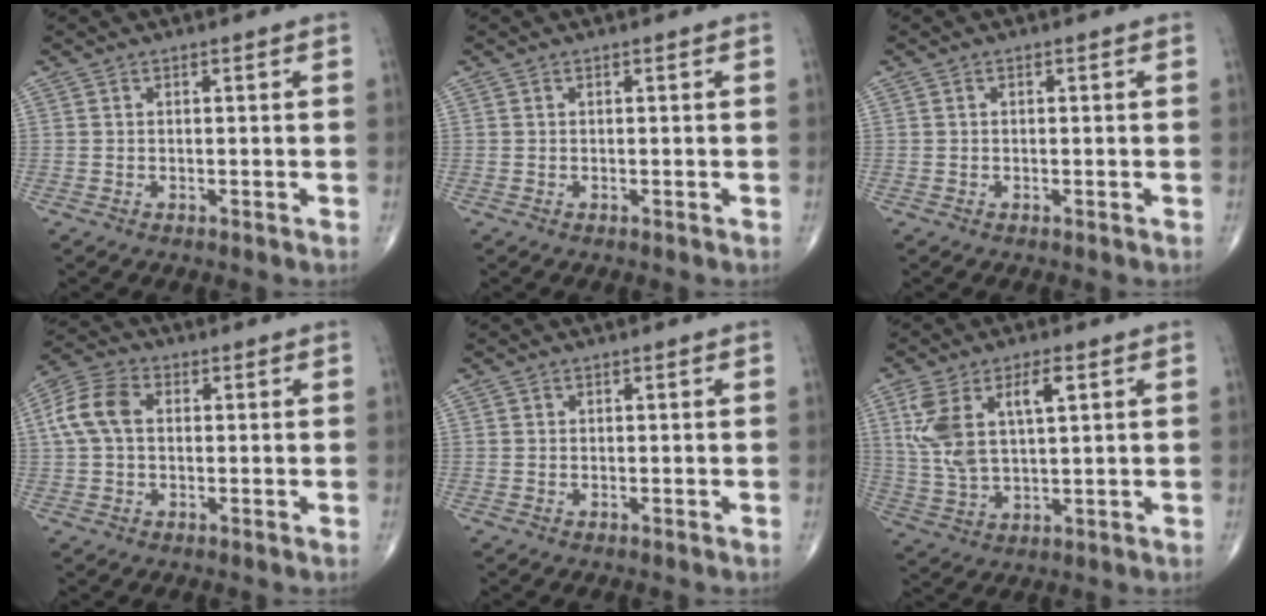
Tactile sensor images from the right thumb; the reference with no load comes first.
{"total": 0.0}
{"total": 0.0}
{"total": 8.0, "force": [1.0, 5.4, 5.8], "torque": [-0.129, 0.023, 0.015]}
{"total": 0.0}
{"total": 11.8, "force": [3.8, 5.2, 9.8], "torque": [-0.206, -0.003, 0.082]}